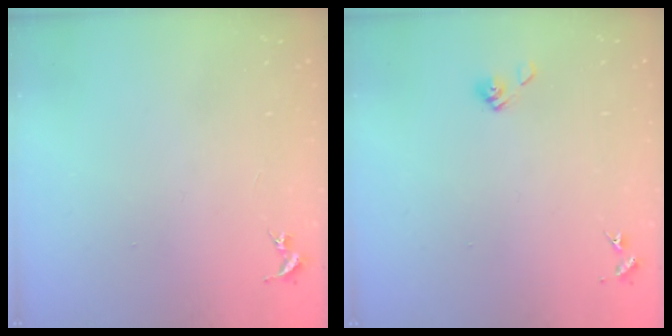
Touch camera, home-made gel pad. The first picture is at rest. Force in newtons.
{"total": 5.4, "press": 5.0, "slide": 2.2}